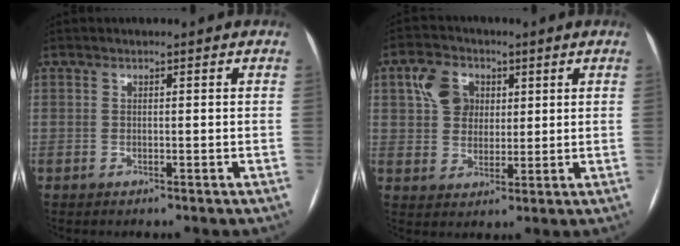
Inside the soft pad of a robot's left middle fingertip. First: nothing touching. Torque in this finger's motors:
{"motor_torque": [0.38, -0.28, 0.04, 0.07]}